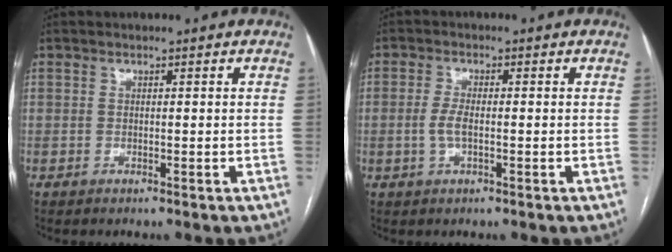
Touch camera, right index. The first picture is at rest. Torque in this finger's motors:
{"motor_torque": [0.58, -0.01, 0.38, 0.09]}